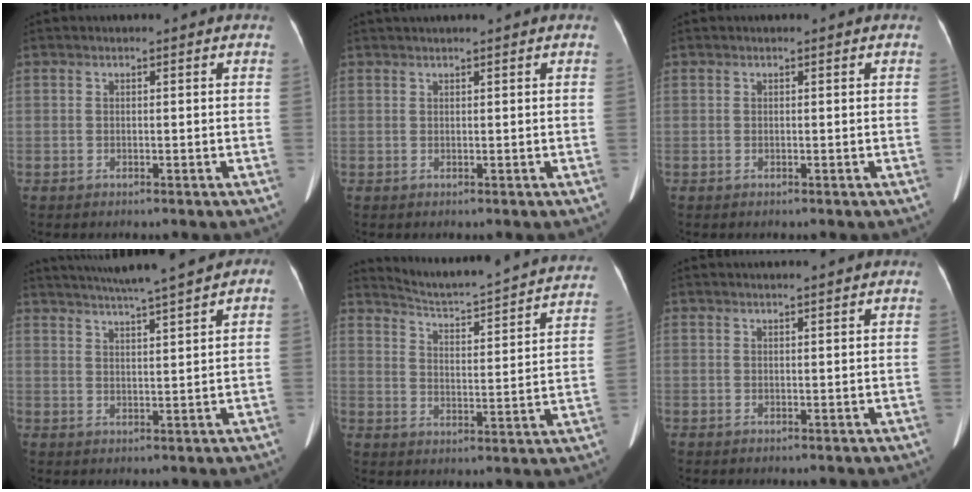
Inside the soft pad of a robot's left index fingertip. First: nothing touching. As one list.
[{"total": 1.9, "force": [1.6, -0.3, 1.0], "torque": [-0.011, 0.024, 0.032]}, {"total": 0.0}, {"total": 10.3, "force": [8.1, 0.1, 6.4], "torque": [-0.102, 0.030, 0.111]}, {"total": 23.5, "force": [22.2, 1.3, 7.6], "torque": [-0.117, -0.053, 0.280]}, {"total": 2.8, "force": [2.5, -0.1, 1.3], "torque": [-0.015, 0.017, 0.033]}]